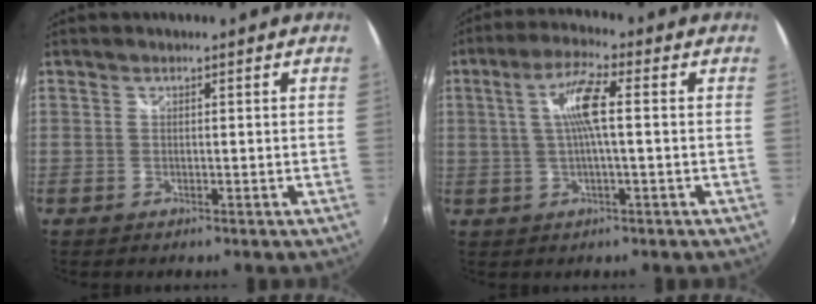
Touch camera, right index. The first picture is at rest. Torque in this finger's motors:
{"motor_torque": [1.04, 0.06, 0.46, 0.14]}